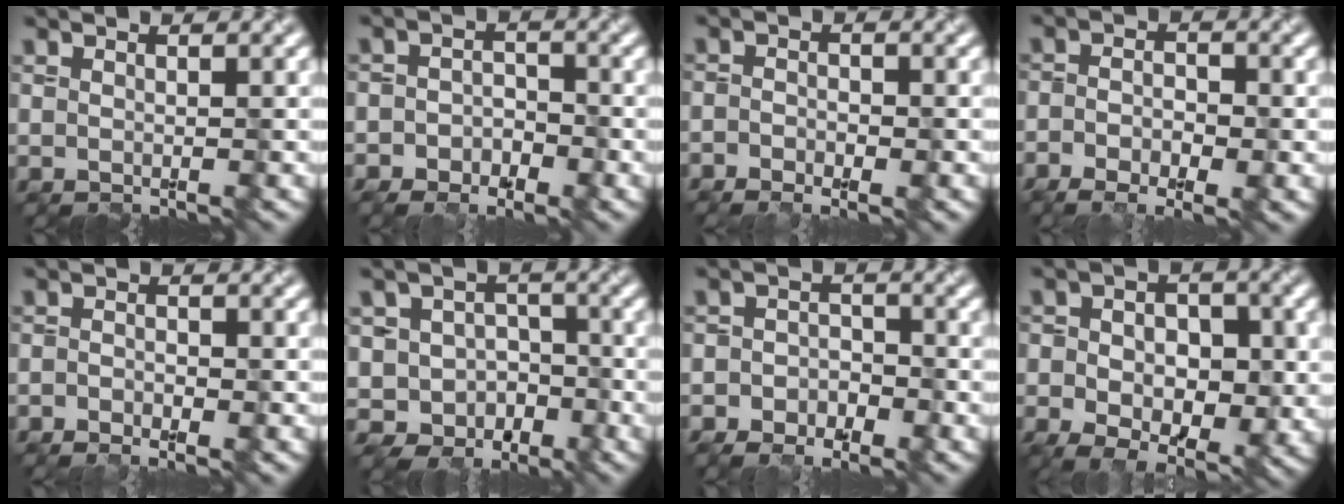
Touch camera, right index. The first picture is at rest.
{"total": 2.9, "force": [-2.3, 1.6, 0.7], "torque": [-0.012, 0.004, -0.037]}
{"total": 2.5, "force": [-2.1, 0.8, 1.1], "torque": [-0.016, 0.004, -0.024]}
{"total": 4.6, "force": [-2.8, 1.8, 3.1], "torque": [-0.059, -0.001, -0.039]}
{"total": 2.1, "force": [-1.8, 0.4, 0.8], "torque": [-0.015, 0.003, -0.023]}
{"total": 4.6, "force": [-2.3, 3.7, 1.4], "torque": [-0.018, 0.002, -0.036]}
{"total": 3.7, "force": [-2.8, 2.1, 1.2], "torque": [-0.009, 0.007, -0.049]}
{"total": 7.9, "force": [-2.2, 4.9, 5.8], "torque": [-0.086, -0.006, -0.024]}